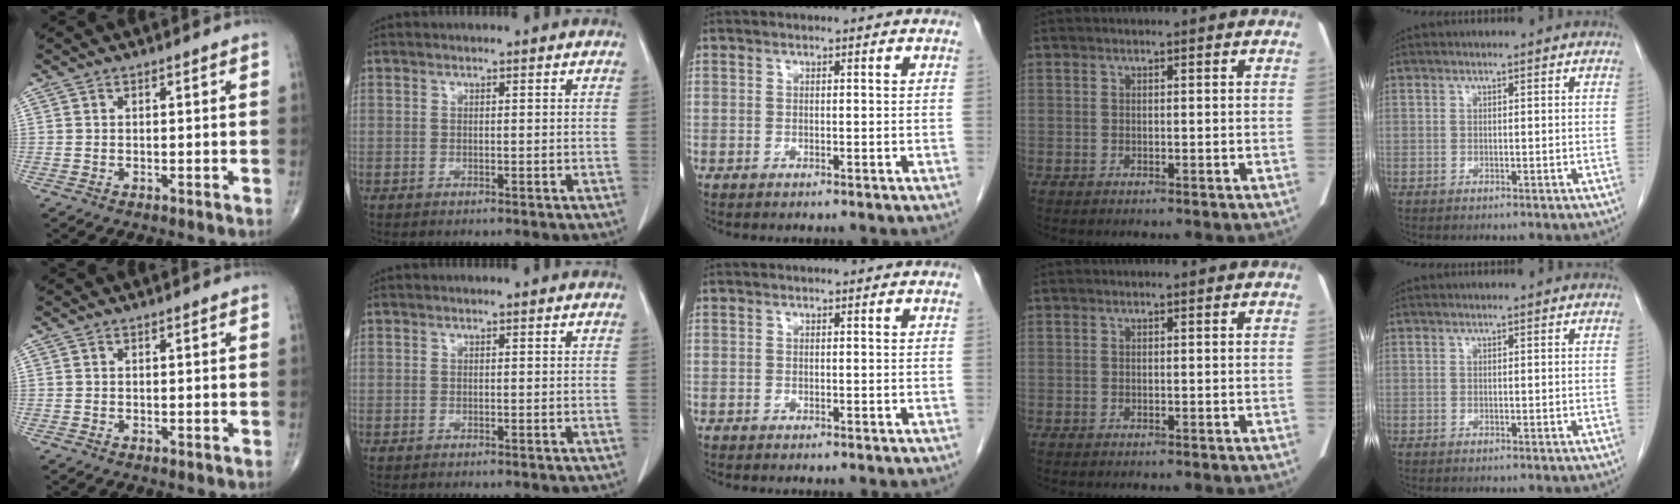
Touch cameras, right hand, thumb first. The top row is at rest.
{}